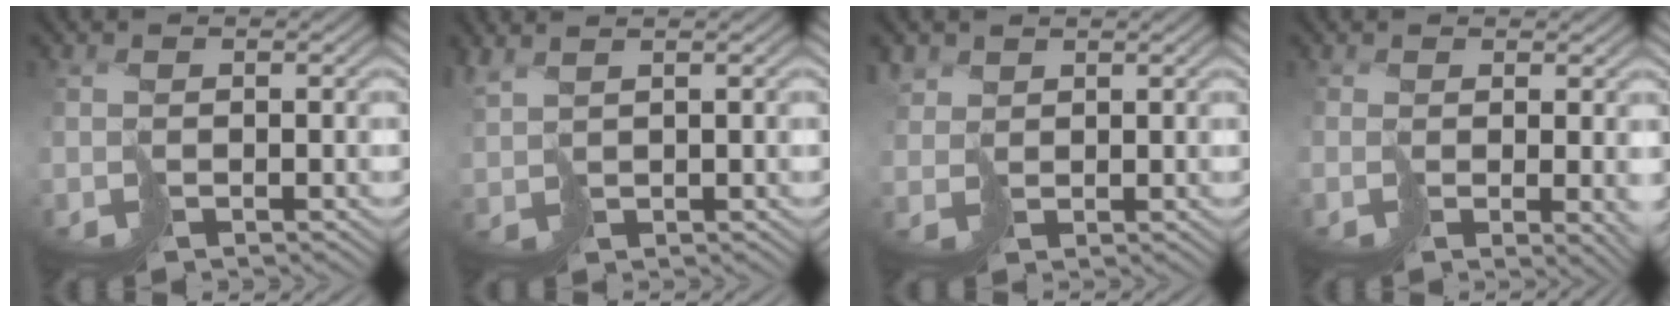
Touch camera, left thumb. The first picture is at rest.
{"total": 2.4, "force": [2.0, 0.1, 1.4], "torque": [-0.053, -0.004, 0.042]}
{"total": 2.7, "force": [1.9, 1.8, 0.3], "torque": [-0.029, -0.001, 0.036]}
{"total": 2.2, "force": [-0.3, 0.4, 2.1], "torque": [-0.025, -0.015, 0.007]}